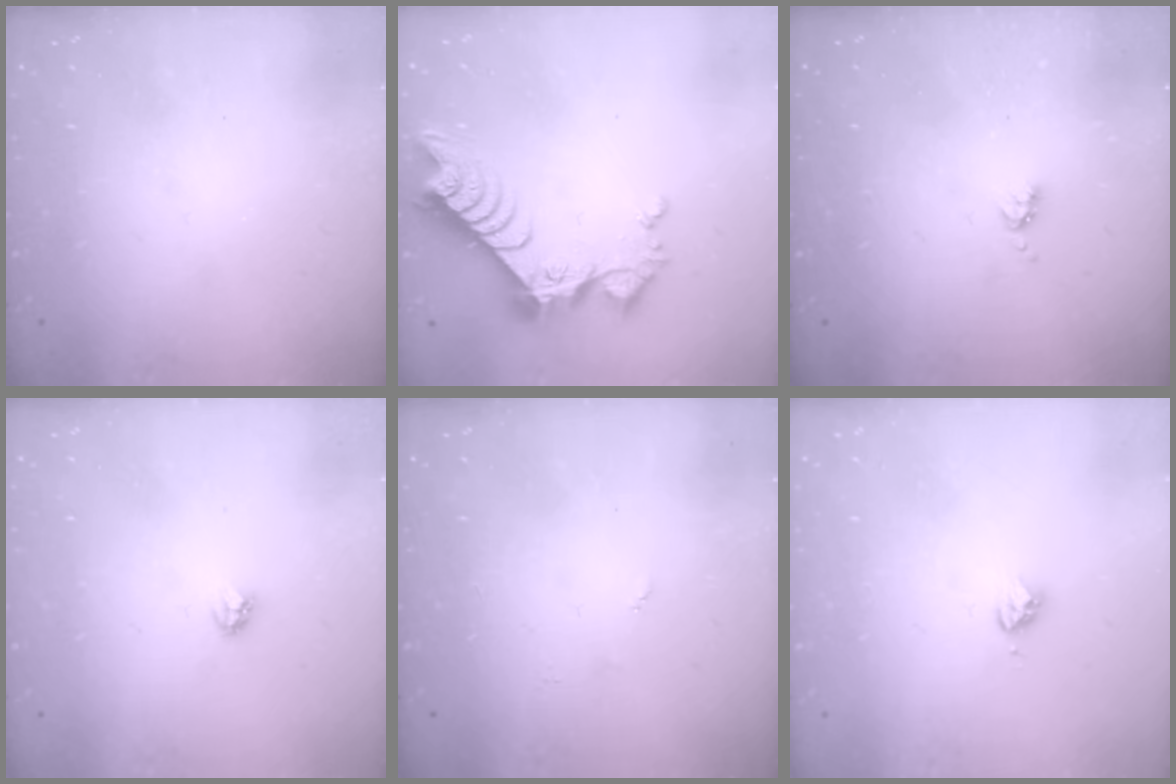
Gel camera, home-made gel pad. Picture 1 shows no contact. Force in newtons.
{"total": 11.3, "press": 11.2, "slide": 0.8}
{"total": 4.0, "press": 3.9, "slide": 0.6}
{"total": 2.8, "press": 2.8, "slide": 0.3}
{"total": 3.7, "press": 3.7, "slide": 0.4}
{"total": 3.6, "press": 3.5, "slide": 0.7}